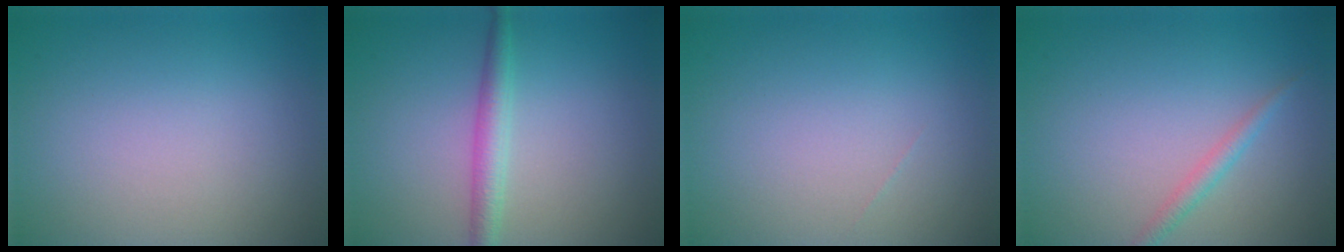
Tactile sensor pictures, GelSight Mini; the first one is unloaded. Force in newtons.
{"total": 2.4, "press": 2.4, "slide": 0.0}
{"total": 0.0}
{"total": 1.4, "press": 1.4, "slide": 0.1}